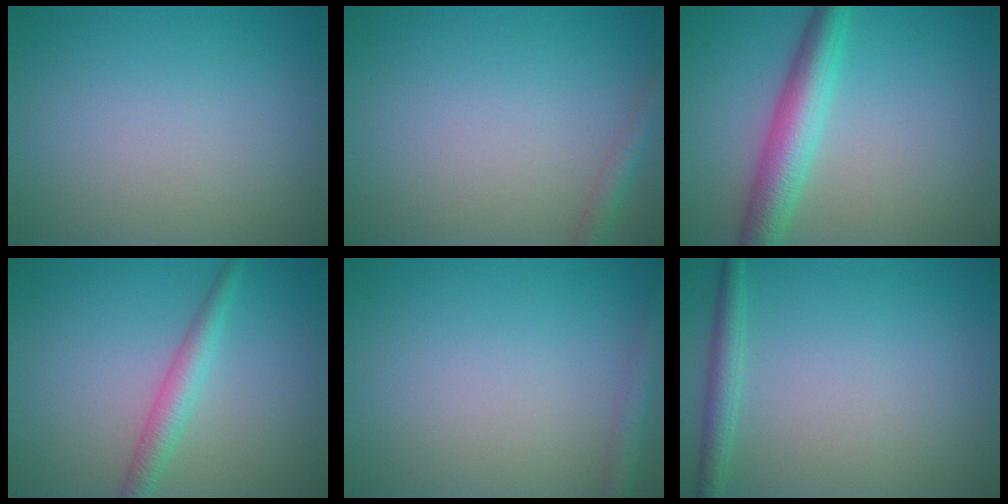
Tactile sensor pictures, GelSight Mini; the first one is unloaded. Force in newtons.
{"total": 1.7, "press": 1.7, "slide": 0.1}
{"total": 5.0, "press": 5.0, "slide": 0.0}
{"total": 2.6, "press": 2.6, "slide": 0.2}
{"total": 2.1, "press": 2.1, "slide": 0.1}
{"total": 1.9, "press": 1.9, "slide": 0.1}